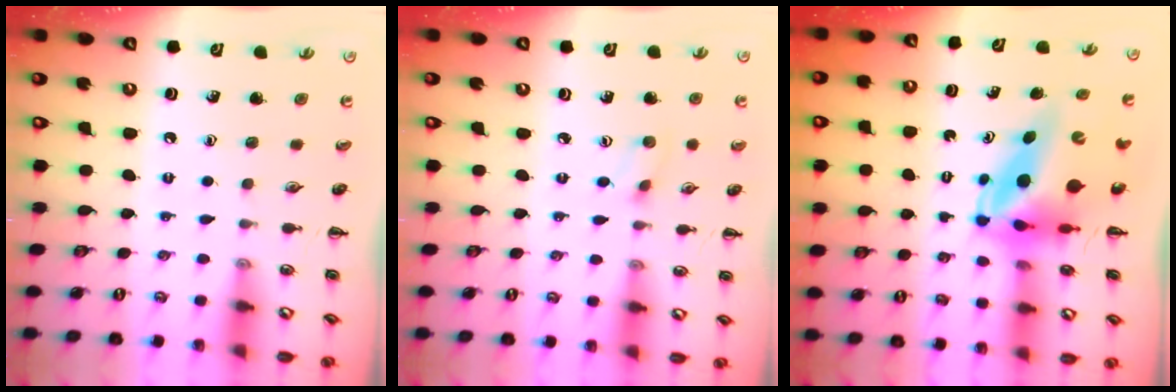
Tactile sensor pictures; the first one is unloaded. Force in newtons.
{"total": 2.5, "press": 2.4, "slide": 0.9}
{"total": 7.2, "press": 6.8, "slide": 2.4}